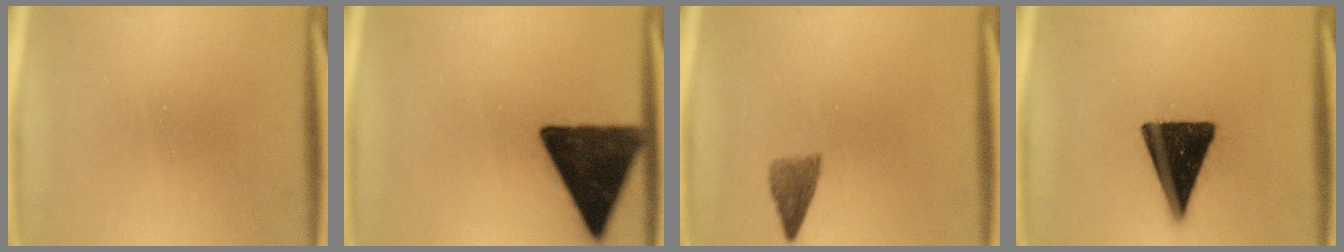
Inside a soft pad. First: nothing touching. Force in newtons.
{"total": 13.0}
{"total": 3.0}
{"total": 16.6}